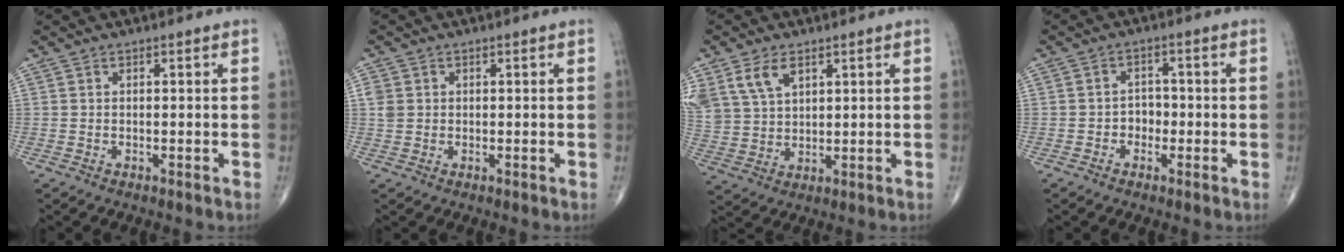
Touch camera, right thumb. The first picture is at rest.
{"total": 2.4, "force": [0.5, 2.1, 1.0], "torque": [-0.016, 0.002, 0.012]}
{"total": 9.3, "force": [4.9, 5.9, 5.3], "torque": [-0.104, -0.007, 0.110]}
{"total": 2.9, "force": [-1.0, 2.4, 1.4], "torque": [-0.003, 0.012, -0.023]}